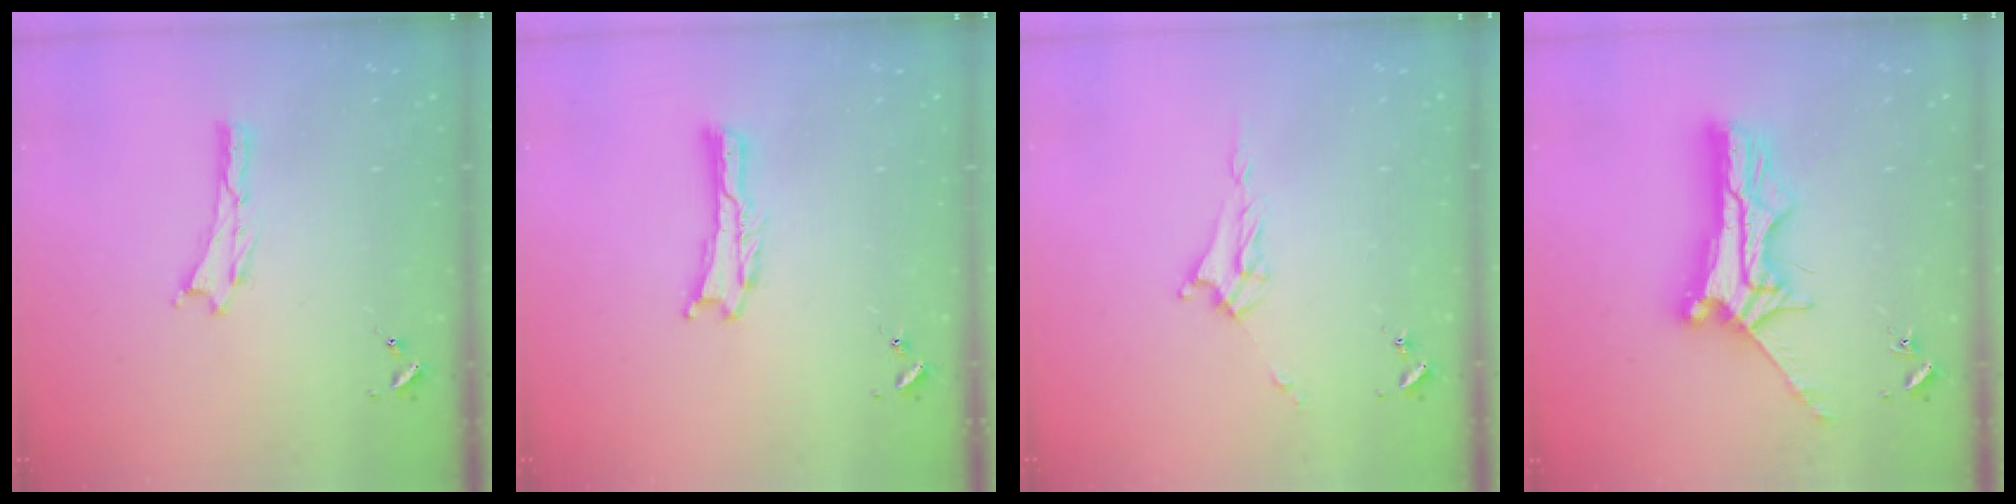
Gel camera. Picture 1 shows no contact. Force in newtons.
{"total": 0.0}
{"total": 4.0, "press": 4.0, "slide": 0.5}
{"total": 10.8, "press": 10.8, "slide": 0.6}